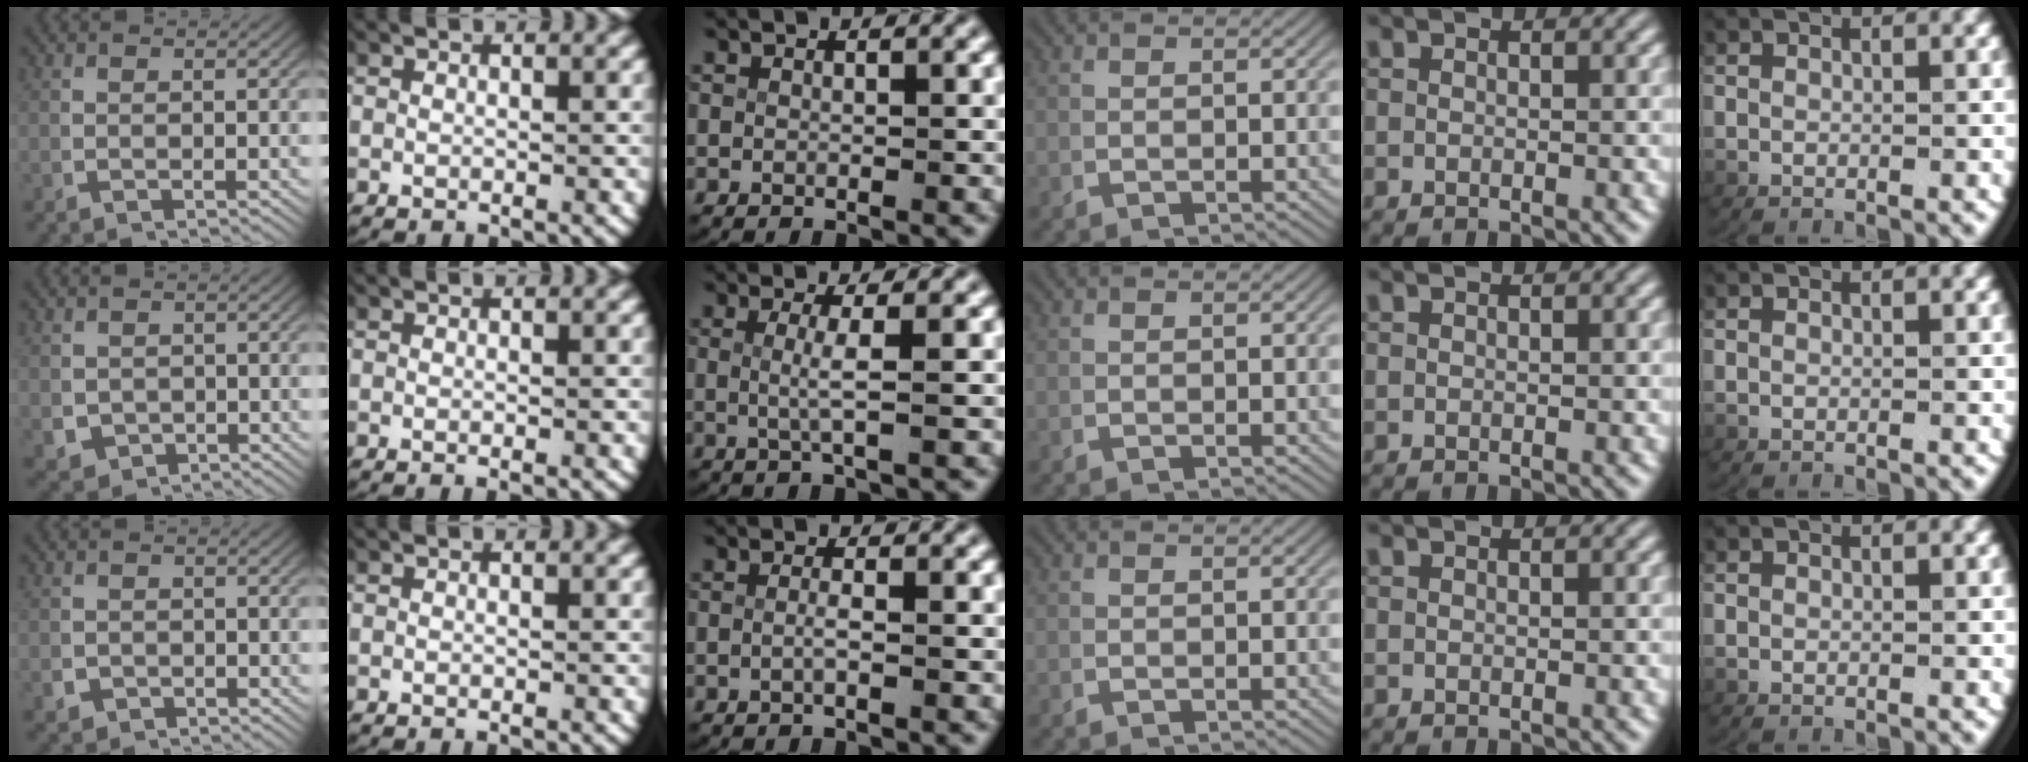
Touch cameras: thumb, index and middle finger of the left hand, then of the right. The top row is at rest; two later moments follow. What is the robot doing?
{"motion": "lift_and_place", "object": "paper towel"}